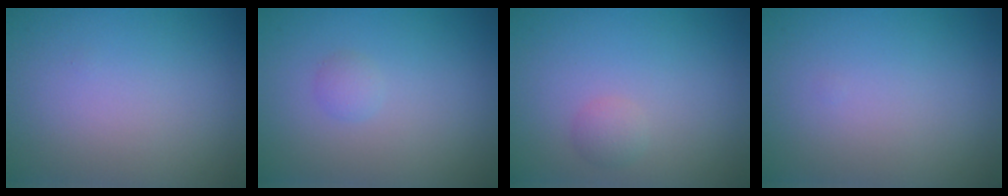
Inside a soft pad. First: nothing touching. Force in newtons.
{"total": 0.9, "press": 0.9, "slide": 0.0}
{"total": 1.2, "press": 1.2, "slide": 0.1}
{"total": 0.0}